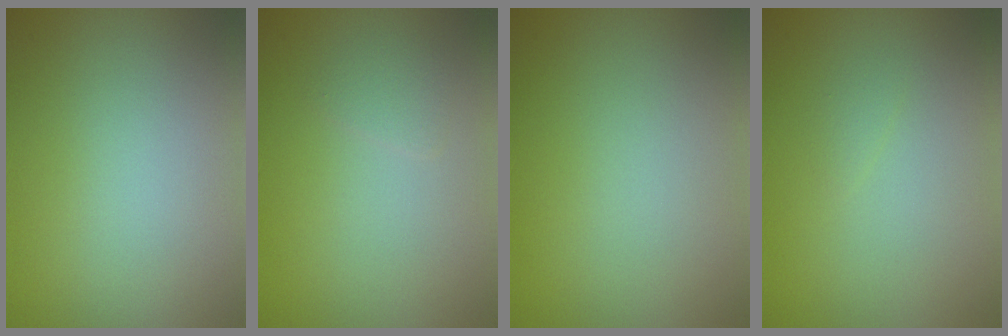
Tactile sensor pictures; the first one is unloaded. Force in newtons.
{"total": 1.0, "press": 1.0, "slide": 0.0}
{"total": 0.0}
{"total": 0.5, "press": 0.5, "slide": 0.0}